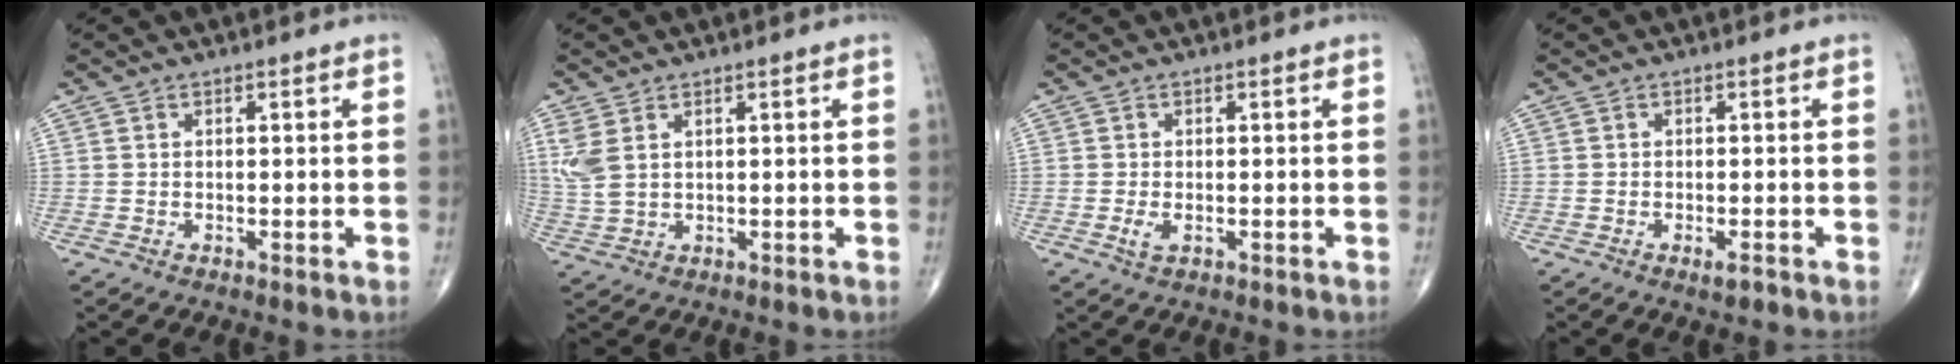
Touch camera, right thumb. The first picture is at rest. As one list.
[{"total": 4.6, "force": [1.9, 2.5, 3.5], "torque": [-0.094, 0.000, 0.048]}, {"total": 1.8, "force": [-0.4, 0.9, 1.5], "torque": [-0.032, -0.003, -0.009]}, {"total": 1.7, "force": [-0.9, 0.6, 1.3], "torque": [-0.022, -0.002, -0.016]}]